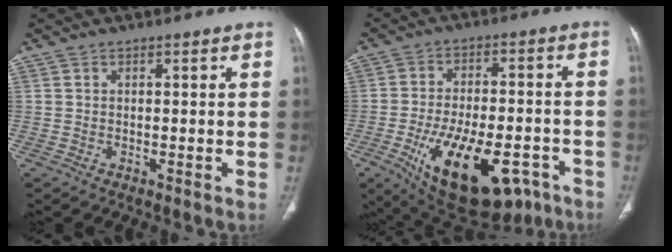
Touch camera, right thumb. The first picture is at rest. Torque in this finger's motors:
{"motor_torque": [1.69, 2.37, 1.81, -0.34, 0.54]}